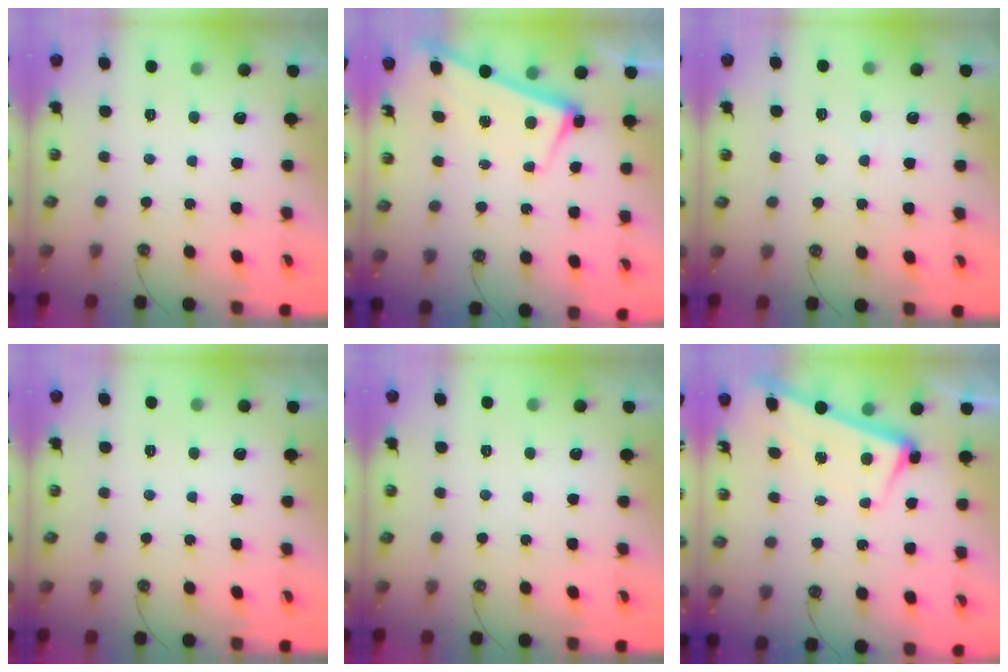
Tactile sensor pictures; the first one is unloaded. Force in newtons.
{"total": 2.7, "press": 2.6, "slide": 0.6}
{"total": 2.5, "press": 2.3, "slide": 0.8}
{"total": 0.0}
{"total": 0.0}
{"total": 2.3, "press": 2.1, "slide": 0.9}